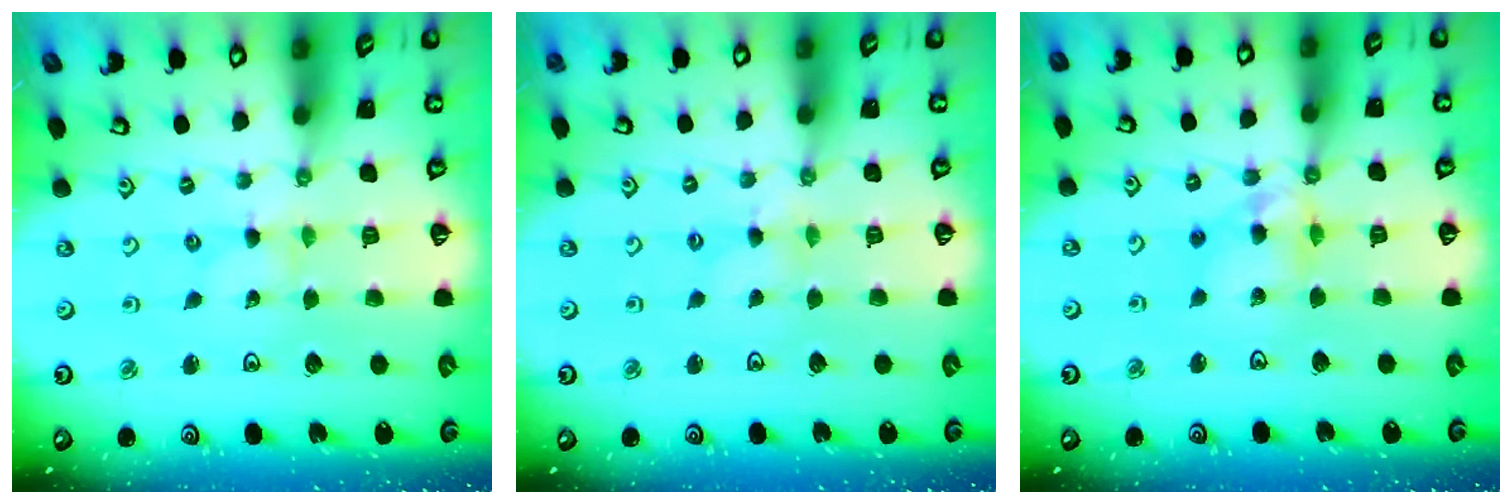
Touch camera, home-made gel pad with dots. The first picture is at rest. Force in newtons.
{"total": 0.7, "press": 0.6, "slide": 0.2}
{"total": 10.2, "press": 10.1, "slide": 1.4}